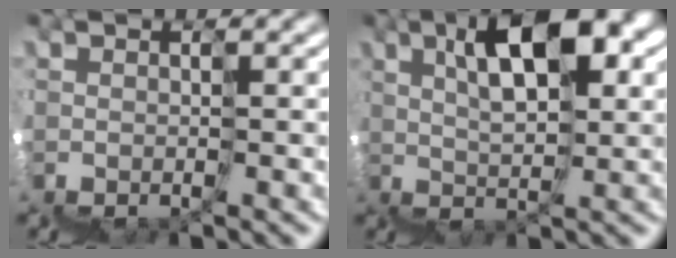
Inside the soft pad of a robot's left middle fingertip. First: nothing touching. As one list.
[{"total": 7.0, "force": [4.0, 2.0, 5.4], "torque": [-0.073, 0.039, 0.060]}]